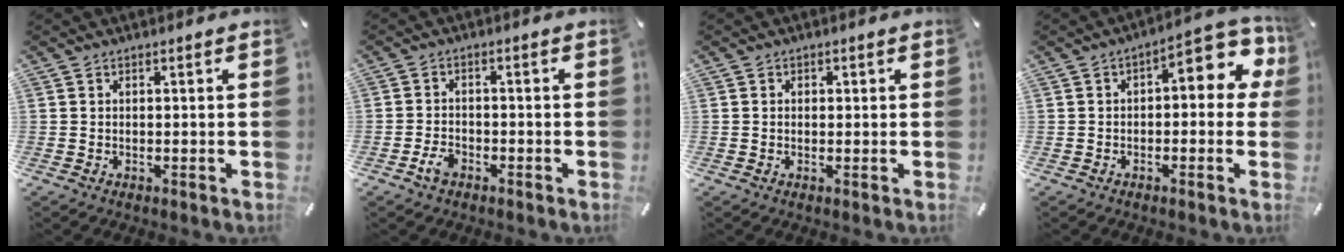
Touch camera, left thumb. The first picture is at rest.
{"total": 3.2, "force": [-2.0, 1.9, 1.6], "torque": [-0.041, 0.006, -0.041]}
{"total": 0.9, "force": [0.0, 0.8, 0.5], "torque": [-0.009, 0.005, -0.001]}
{"total": 8.4, "force": [1.8, 3.9, 7.2], "torque": [-0.090, -0.020, 0.023]}